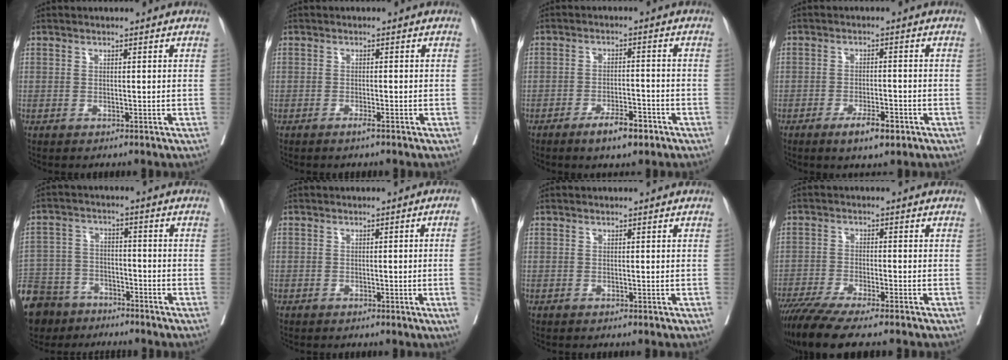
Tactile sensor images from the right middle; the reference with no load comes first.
{"total": 1.0, "force": [-0.8, -0.1, 0.7], "torque": [-0.012, 0.000, -0.014]}
{"total": 5.3, "force": [-3.5, 1.3, 3.7], "torque": [-0.062, 0.000, -0.053]}
{"total": 4.5, "force": [-2.7, 1.1, 3.5], "torque": [-0.059, -0.002, -0.039]}
{"total": 17.5, "force": [-12.9, 10.1, 6.1], "torque": [-0.189, -0.009, -0.214]}
{"total": 3.6, "force": [-0.7, -0.5, 3.5], "torque": [-0.043, -0.001, -0.009]}
{"total": 0.0}
{"total": 10.0, "force": [-8.2, 0.5, 5.7], "torque": [-0.089, -0.024, -0.137]}